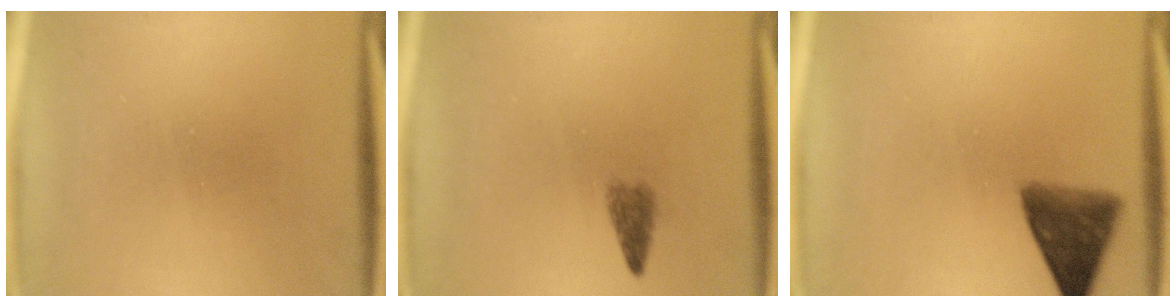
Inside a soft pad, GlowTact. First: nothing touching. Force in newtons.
{"total": 2.2}
{"total": 7.0}